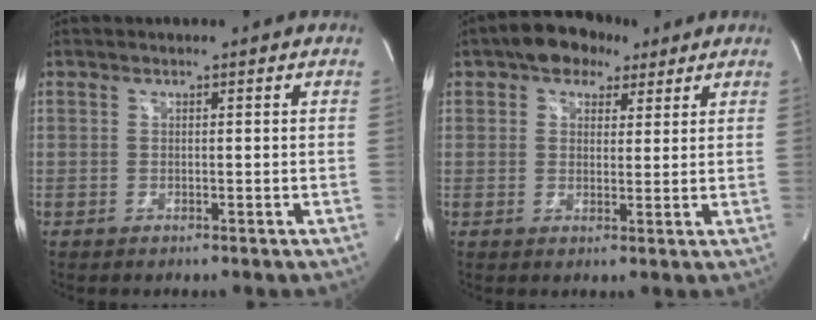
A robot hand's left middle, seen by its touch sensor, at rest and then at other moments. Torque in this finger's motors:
{"motor_torque": [0.56, -0.38, 0.05, 0.06]}